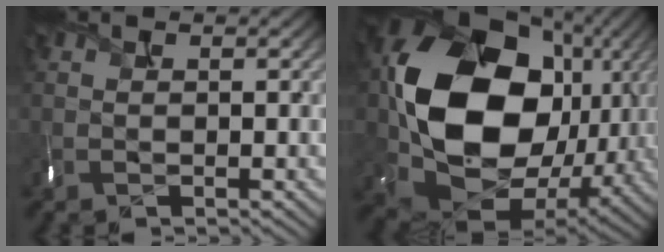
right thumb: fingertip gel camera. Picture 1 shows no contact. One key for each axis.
{"total": 18.7, "fx": 2.1, "fy": 14.8, "fz": 11.2, "tx": -0.236, "ty": -0.040, "tz": 0.061}